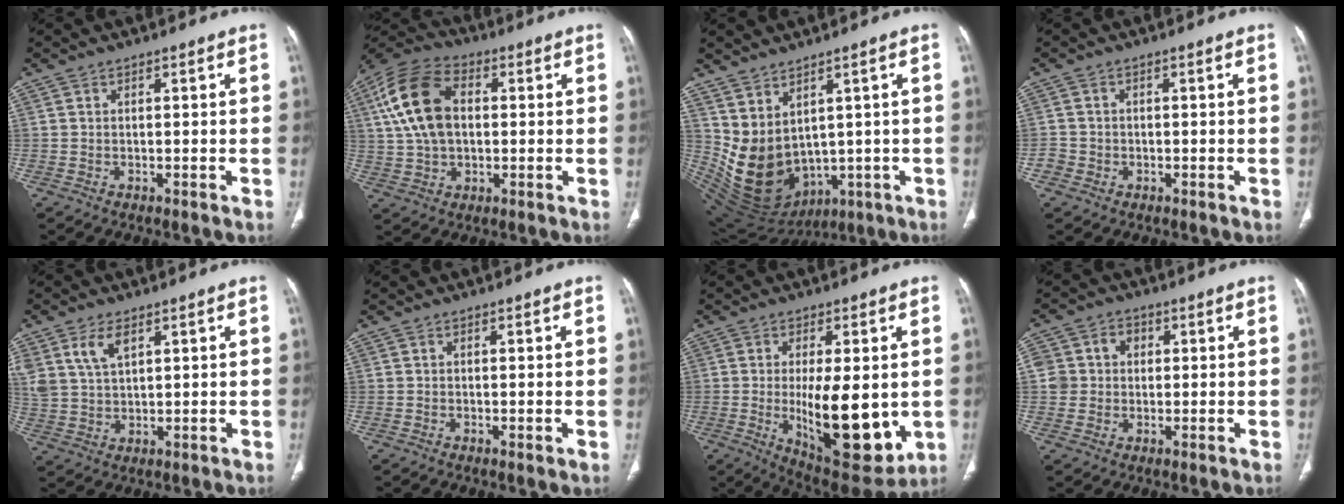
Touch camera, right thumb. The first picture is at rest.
{"total": 15.0, "force": [2.5, 9.6, 11.3], "torque": [-0.217, 0.021, 0.041]}
{"total": 13.9, "force": [1.6, 9.6, 9.9], "torque": [-0.172, -0.028, 0.076]}
{"total": 2.1, "force": [-0.8, 1.9, 0.3], "torque": [0.003, 0.008, -0.018]}
{"total": 6.7, "force": [3.5, 3.6, 4.4], "torque": [-0.087, -0.009, 0.077]}
{"total": 0.8, "force": [0.0, 0.1, 0.8], "torque": [-0.017, -0.005, -0.001]}
{"total": 18.1, "force": [-1.9, 7.0, 16.6], "torque": [-0.233, -0.033, -0.006]}
{"total": 6.6, "force": [0.9, 6.2, 2.2], "torque": [-0.018, 0.016, 0.014]}